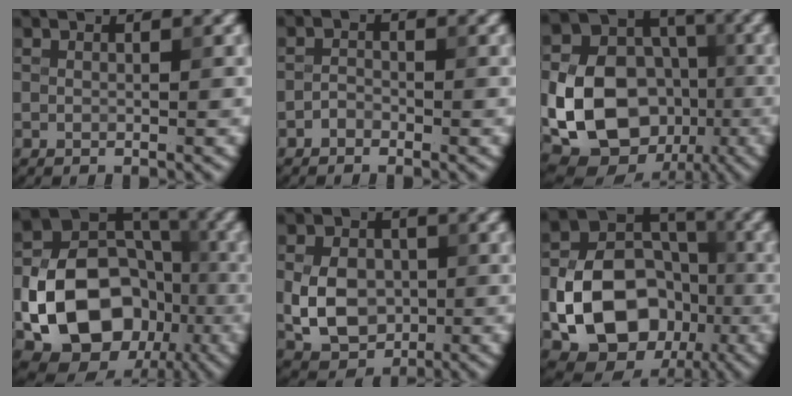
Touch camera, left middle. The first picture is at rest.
{"total": 1.0, "force": [-0.7, 0.6, 0.3], "torque": [-0.002, 0.002, -0.016]}
{"total": 12.3, "force": [-2.7, 9.5, 7.3], "torque": [-0.139, -0.012, -0.053]}
{"total": 12.8, "force": [-3.6, 9.7, 7.5], "torque": [-0.129, -0.008, -0.064]}
{"total": 5.8, "force": [-0.6, 4.4, 3.7], "torque": [-0.071, -0.001, -0.015]}
{"total": 11.4, "force": [-3.1, 8.6, 6.7], "torque": [-0.120, -0.008, -0.058]}